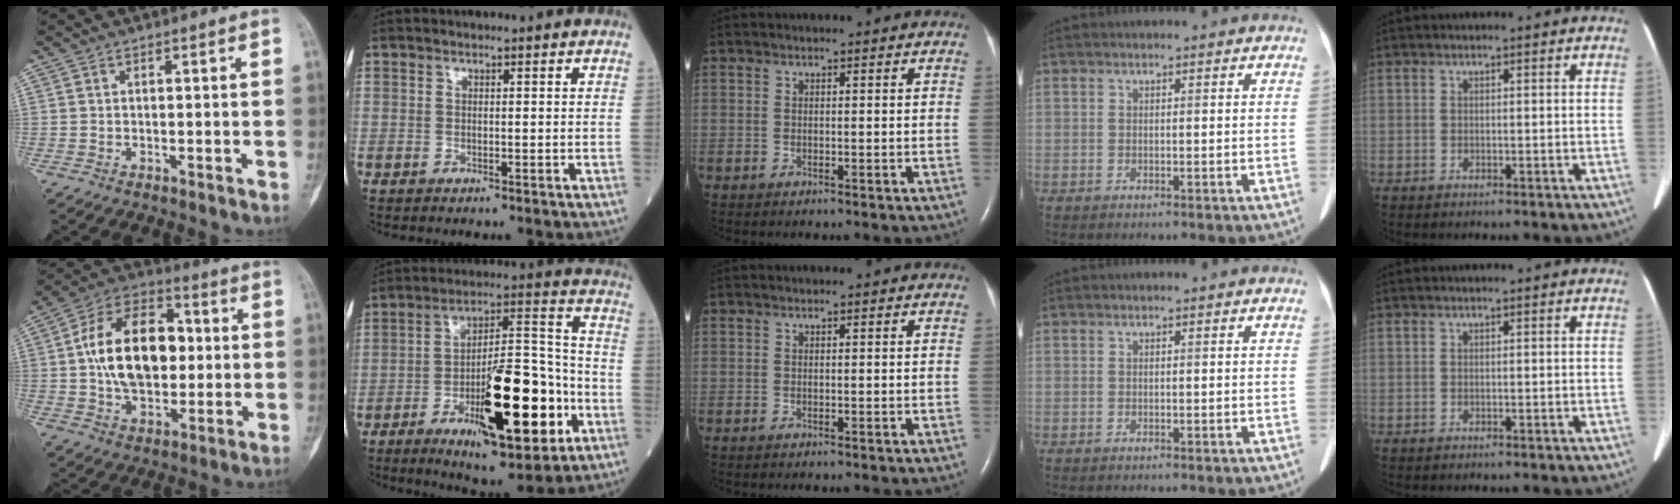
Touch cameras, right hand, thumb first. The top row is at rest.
{"thumb": {"total": 19.2, "force": [1.4, 12.2, 14.8], "torque": [-0.224, 0.023, 0.021]}, "index": {"total": 19.8, "force": [-7.1, 4.9, 17.8], "torque": [-0.297, 0.002, -0.100]}}